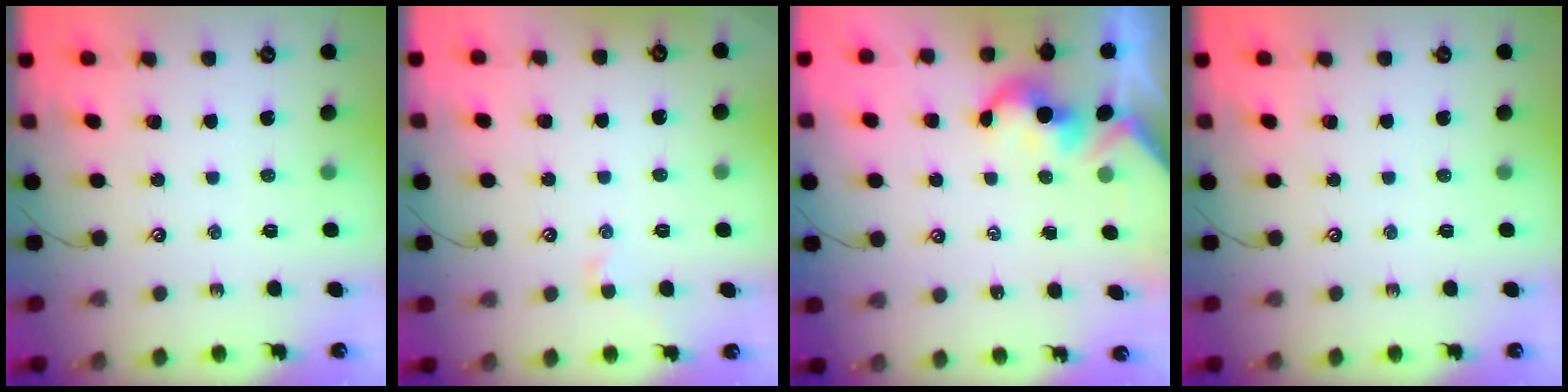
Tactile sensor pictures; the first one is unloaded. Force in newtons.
{"total": 0.0}
{"total": 2.0, "press": 2.0, "slide": 0.3}
{"total": 0.0}